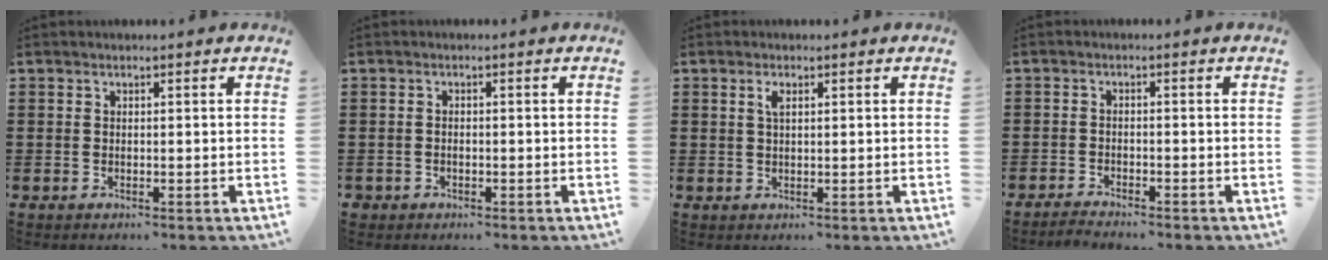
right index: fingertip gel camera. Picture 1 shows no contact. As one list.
[{"total": 0.9, "force": [-0.7, 0.6, 0.1], "torque": [-0.005, 0.001, -0.016]}, {"total": 1.7, "force": [0.7, 0.6, 1.4], "torque": [-0.031, 0.005, 0.010]}, {"total": 1.6, "force": [-1.6, 0.1, -0.1], "torque": [-0.005, 0.004, -0.033]}]